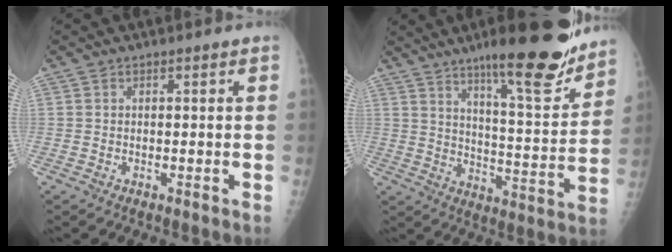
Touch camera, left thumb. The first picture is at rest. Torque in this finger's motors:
{"motor_torque": [2.07, 0.75, 1.27, -0.81, 0.07]}